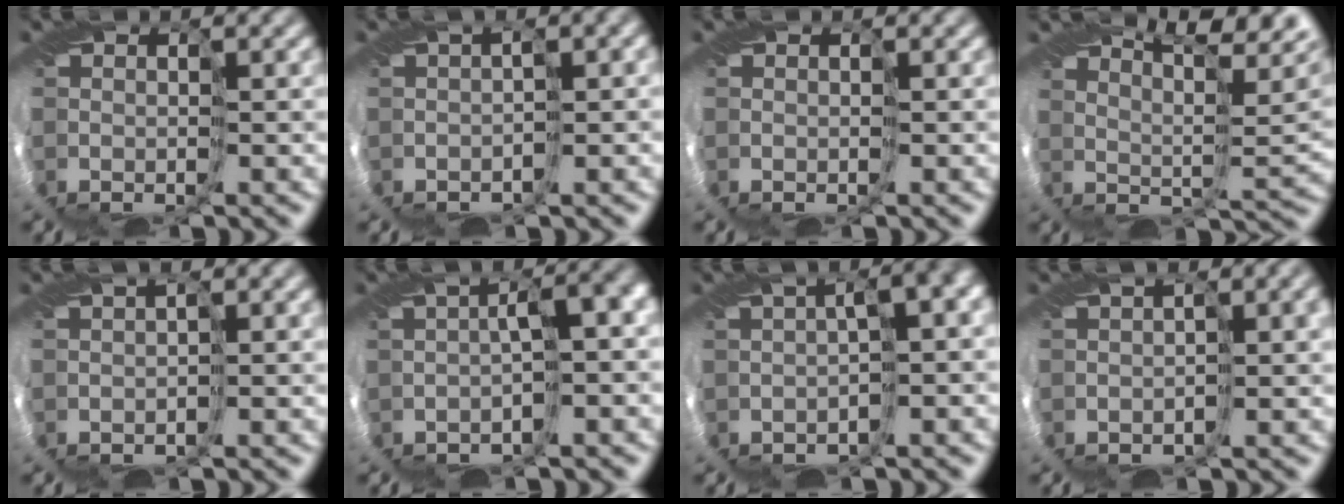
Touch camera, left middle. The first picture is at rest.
{"total": 3.1, "force": [-0.7, 1.4, 2.7], "torque": [-0.036, 0.014, 0.000]}
{"total": 0.0}
{"total": 6.9, "force": [5.5, 0.6, 4.1], "torque": [-0.063, 0.019, 0.093]}
{"total": 0.7, "force": [0.3, 0.1, 0.7], "torque": [-0.007, 0.007, 0.004]}
{"total": 4.1, "force": [-1.2, 0.7, 3.8], "torque": [-0.046, 0.010, -0.014]}
{"total": 8.4, "force": [-0.9, 3.8, 7.5], "torque": [-0.089, 0.017, 0.001]}
{"total": 4.0, "force": [1.0, 1.9, 3.4], "torque": [-0.046, 0.015, 0.018]}